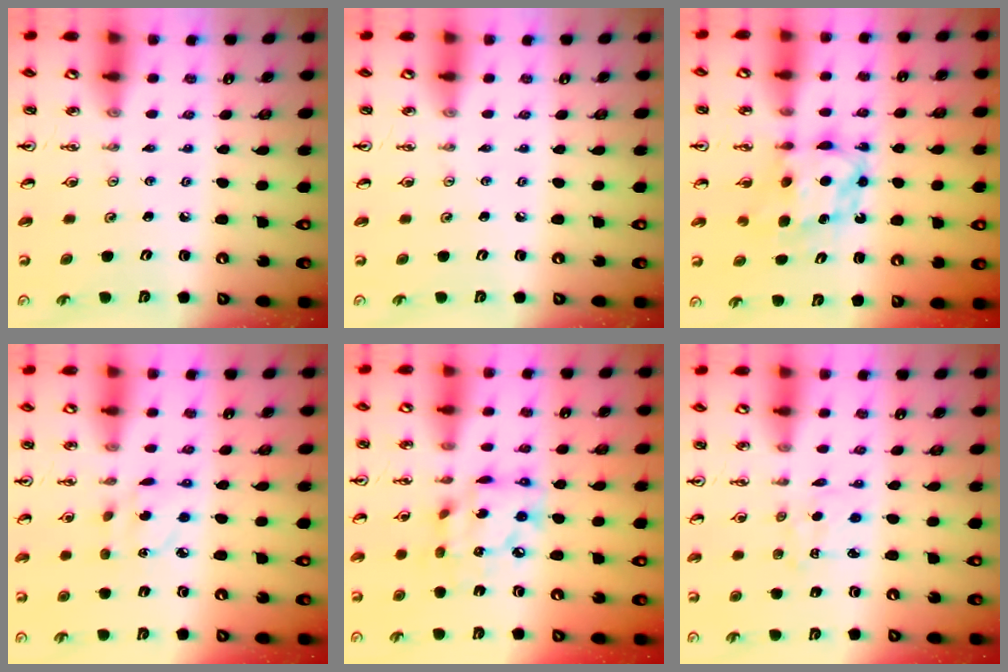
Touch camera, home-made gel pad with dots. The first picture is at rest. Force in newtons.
{"total": 0.0}
{"total": 6.1, "press": 6.0, "slide": 0.4}
{"total": 3.9, "press": 3.8, "slide": 0.7}
{"total": 13.7, "press": 13.6, "slide": 1.3}
{"total": 2.9, "press": 2.9, "slide": 0.4}